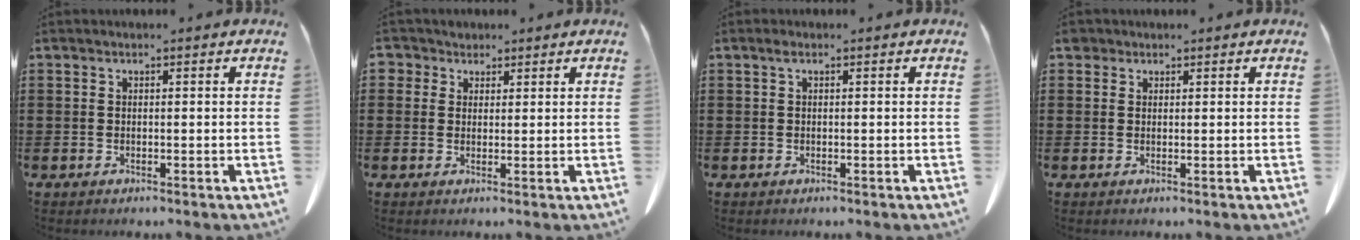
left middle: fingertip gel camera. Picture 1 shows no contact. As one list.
[{"total": 2.5, "force": [1.6, 1.9, 0.2], "torque": [-0.007, 0.008, 0.027]}, {"total": 0.7, "force": [0.2, 0.2, 0.7], "torque": [-0.015, 0.005, 0.002]}, {"total": 1.1, "force": [0.8, 0.7, 0.2], "torque": [-0.008, 0.005, 0.015]}]